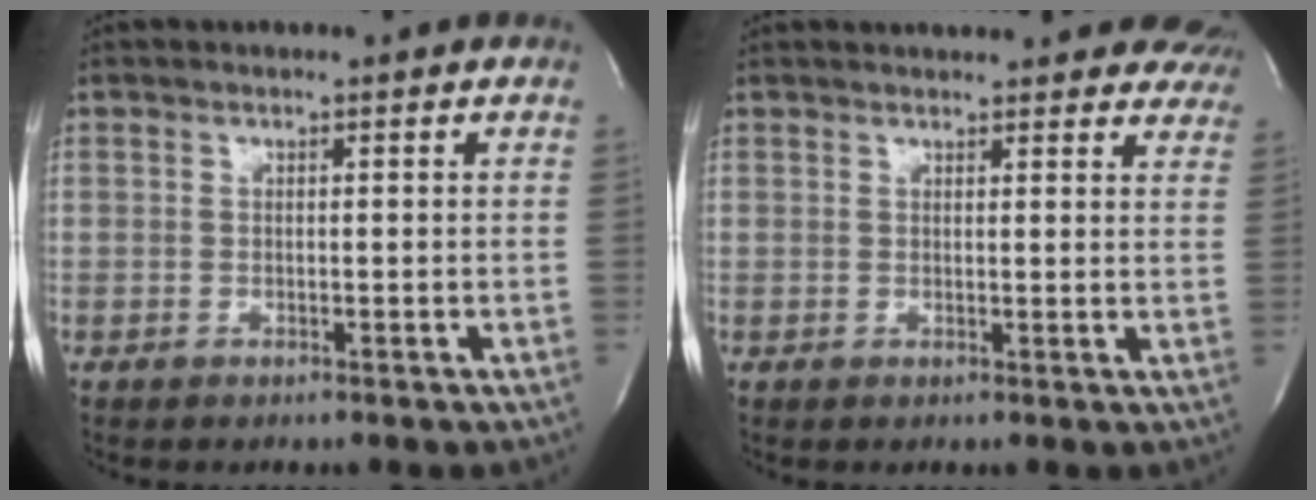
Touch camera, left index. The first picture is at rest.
{"total": 20.5, "force": [19.0, 5.2, 5.5], "torque": [-0.077, -0.029, 0.209]}